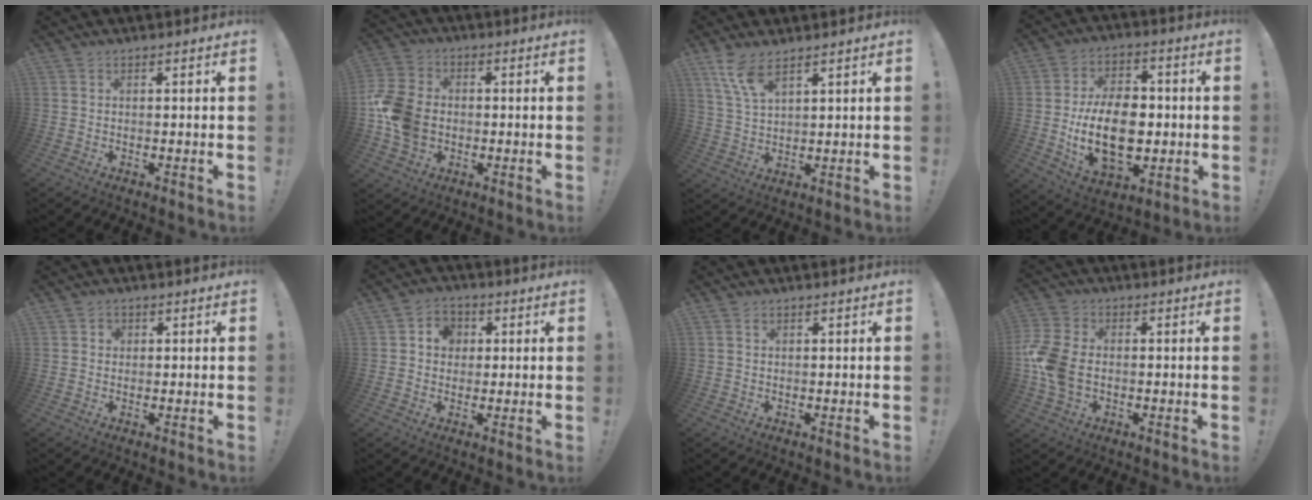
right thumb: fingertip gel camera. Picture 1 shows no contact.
{"total": 13.4, "force": [-1.9, 10.1, 8.6], "torque": [-0.176, 0.013, -0.032]}
{"total": 7.6, "force": [5.3, 2.3, 4.9], "torque": [-0.097, -0.022, 0.100]}
{"total": 19.6, "force": [-1.9, 12.6, 14.9], "torque": [-0.268, -0.001, -0.029]}
{"total": 1.6, "force": [0.3, 1.5, 0.4], "torque": [-0.003, 0.001, 0.002]}
{"total": 6.3, "force": [1.0, 5.7, 2.5], "torque": [-0.039, 0.004, 0.020]}
{"total": 0.6, "force": [0.4, 0.4, 0.3], "torque": [-0.008, 0.001, 0.008]}
{"total": 11.9, "force": [-1.7, 8.0, 8.6], "torque": [-0.192, -0.001, -0.032]}